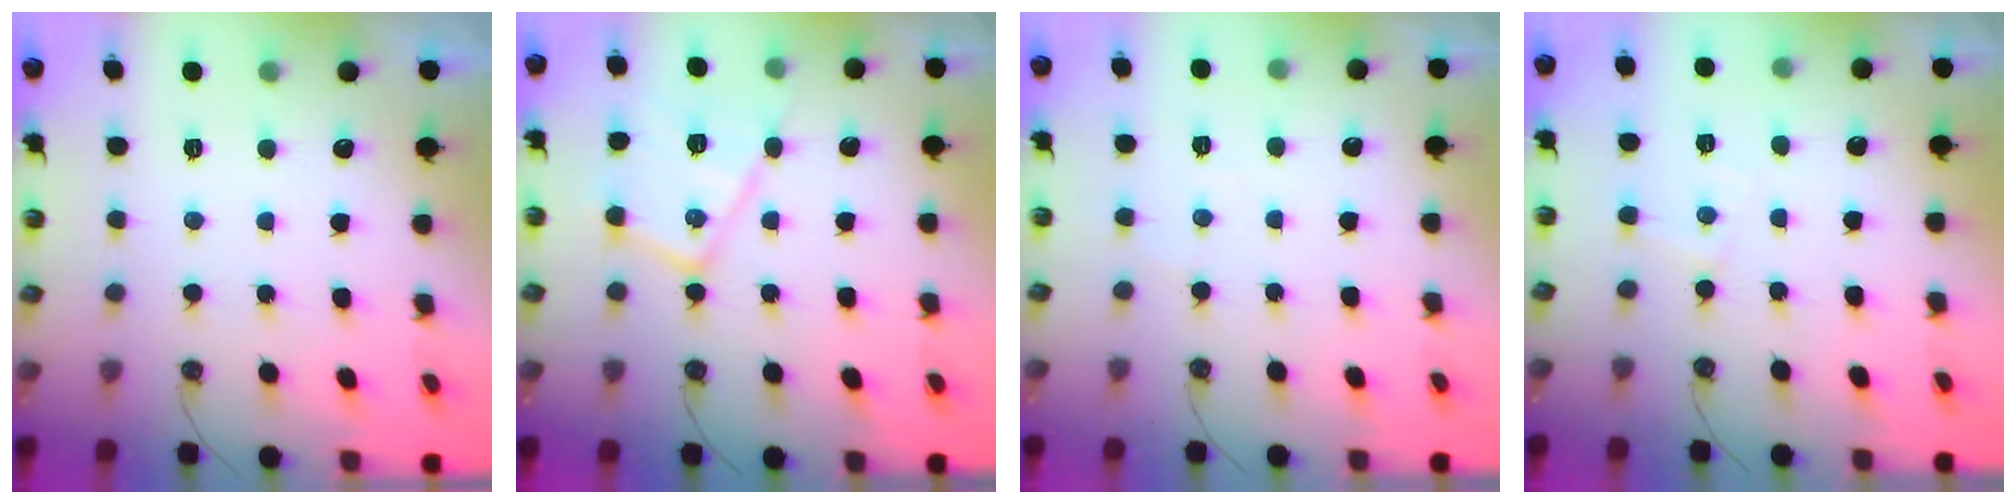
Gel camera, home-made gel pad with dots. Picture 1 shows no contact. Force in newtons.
{"total": 13.4, "press": 13.4, "slide": 0.4}
{"total": 4.1, "press": 4.0, "slide": 0.6}
{"total": 4.0, "press": 3.9, "slide": 0.6}